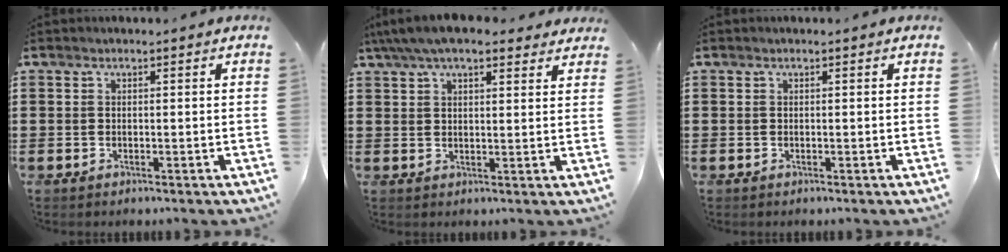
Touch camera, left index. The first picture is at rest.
{"total": 6.6, "force": [5.3, 2.0, 3.4], "torque": [-0.081, -0.002, 0.098]}
{"total": 0.0}